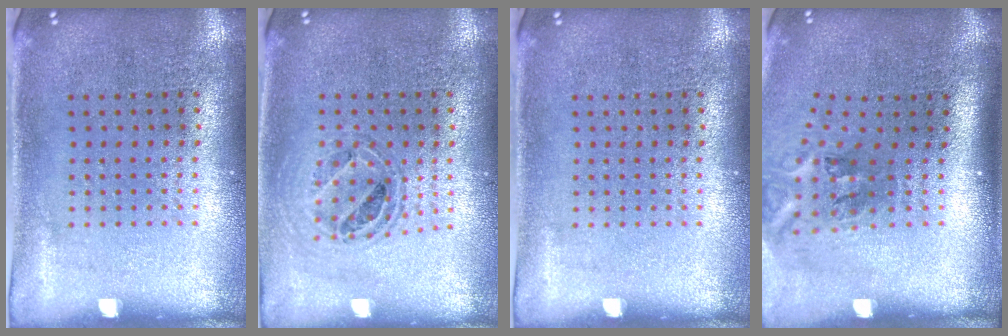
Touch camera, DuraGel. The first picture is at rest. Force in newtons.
{"total": 0.8, "press": 0.8, "slide": 0.2}
{"total": 0.0}
{"total": 2.2, "press": 1.3, "slide": 1.8}